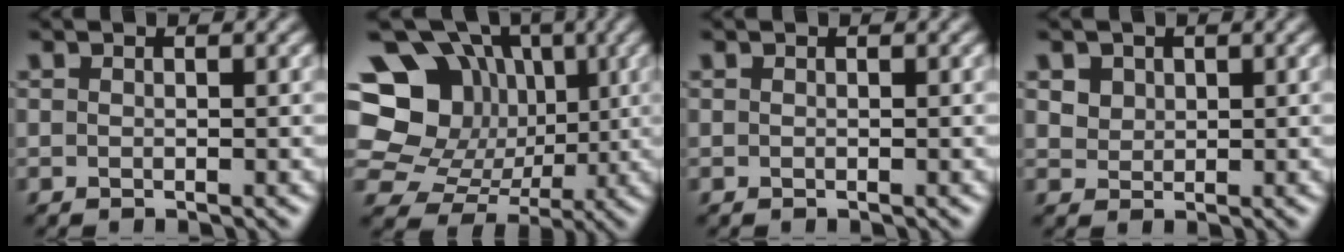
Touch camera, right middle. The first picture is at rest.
{"total": 17.3, "force": [4.6, 14.4, 8.3], "torque": [-0.166, 0.046, 0.060]}
{"total": 0.0}
{"total": 2.6, "force": [1.4, 1.9, 1.0], "torque": [-0.033, 0.002, 0.033]}